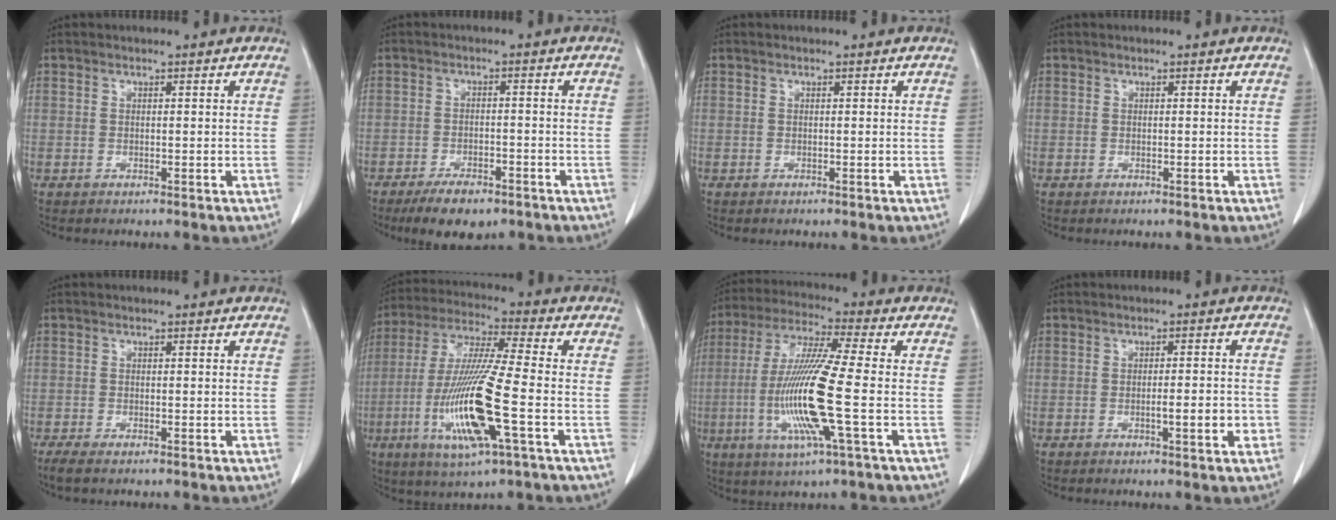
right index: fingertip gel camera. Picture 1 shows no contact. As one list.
[{"total": 6.7, "force": [-4.9, 2.4, 3.9], "torque": [-0.065, -0.006, -0.078]}, {"total": 0.0}, {"total": 0.0}, {"total": 3.0, "force": [-2.4, 0.6, 1.8], "torque": [-0.030, -0.010, -0.034]}, {"total": 16.3, "force": [-4.7, 0.6, 15.6], "torque": [-0.325, -0.020, -0.089]}, {"total": 14.9, "force": [-3.0, -0.2, 14.6], "torque": [-0.304, -0.015, -0.067]}, {"total": 3.8, "force": [-1.2, 0.5, 3.6], "torque": [-0.052, 0.000, -0.015]}]